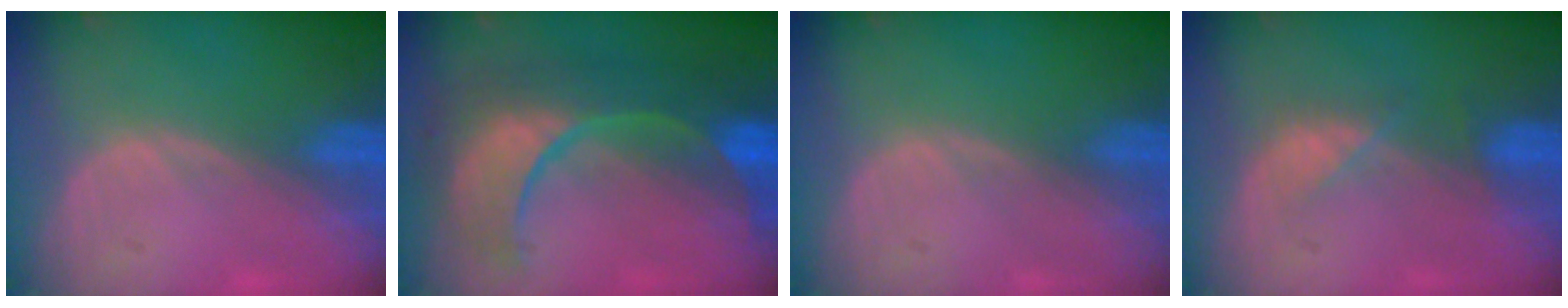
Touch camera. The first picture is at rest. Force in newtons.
{"total": 12.1, "press": 12.0, "slide": 1.5}
{"total": 0.0}
{"total": 2.9, "press": 2.9, "slide": 0.7}